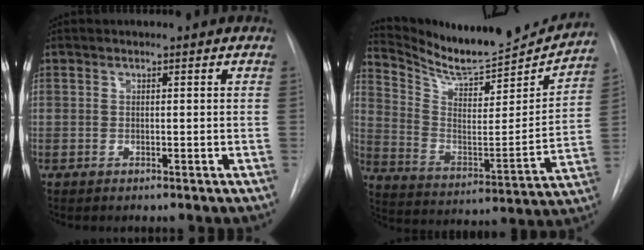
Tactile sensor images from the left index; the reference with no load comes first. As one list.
[{"total": 18.5, "force": [17.9, 1.7, 4.3], "torque": [-0.086, -0.062, 0.278]}]